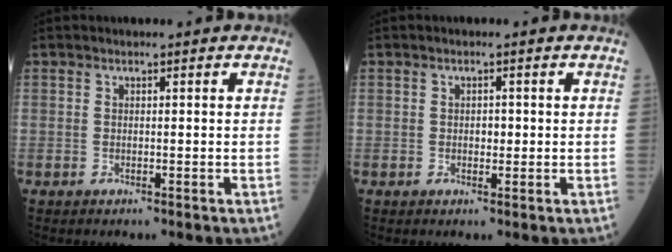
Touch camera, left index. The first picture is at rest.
{"total": 1.3, "force": [0.0, 0.8, 1.0], "torque": [-0.014, 0.002, 0.000]}